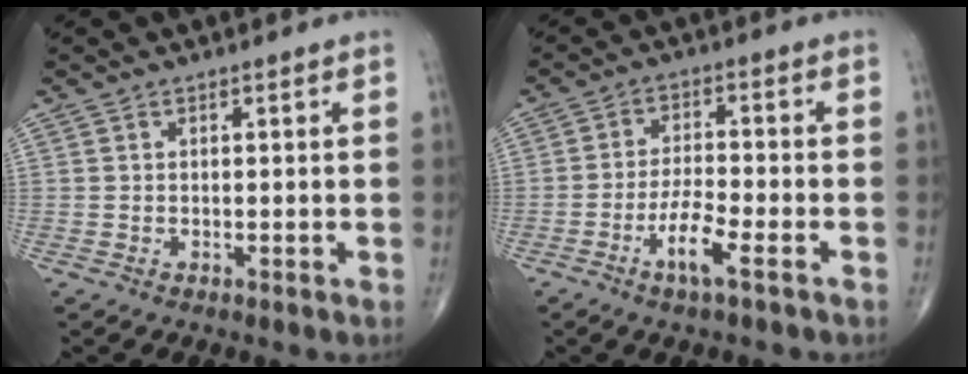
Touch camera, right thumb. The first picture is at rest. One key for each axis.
{"total": 6.5, "fx": -3.4, "fy": 1.1, "fz": 5.4, "tx": -0.113, "ty": 0.018, "tz": -0.064}